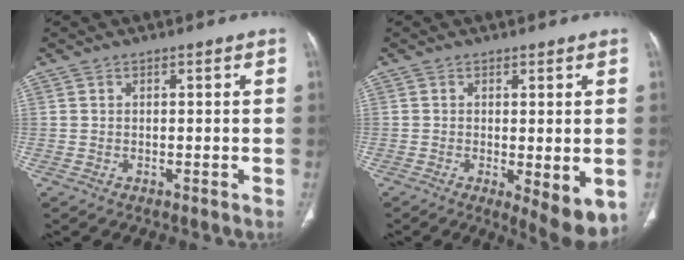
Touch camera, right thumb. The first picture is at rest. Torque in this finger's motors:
{"motor_torque": [-0.14, 0.59, -0.13, 0.01, -0.19]}